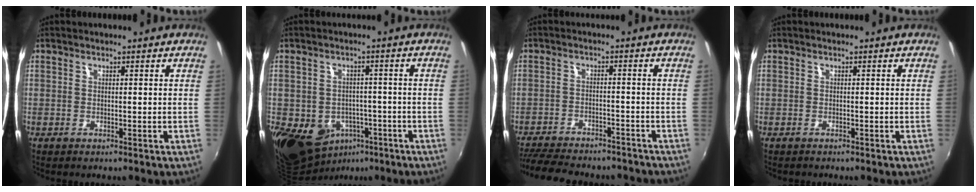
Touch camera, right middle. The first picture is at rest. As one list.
[{"total": 14.5, "force": [-5.8, 11.4, 6.9], "torque": [-0.175, -0.009, -0.066]}, {"total": 16.3, "force": [-14.0, 4.8, 6.7], "torque": [-0.148, -0.022, -0.200]}, {"total": 0.6, "force": [-0.5, 0.3, 0.0], "torque": [-0.003, -0.003, -0.010]}]